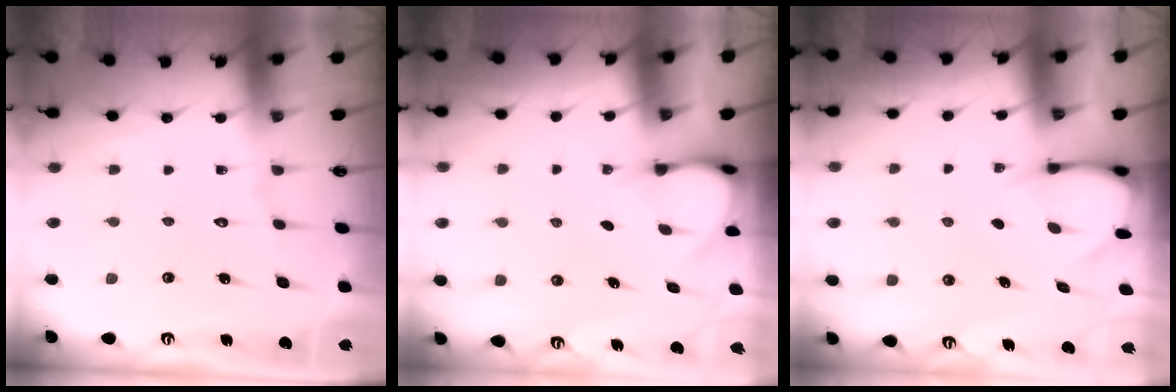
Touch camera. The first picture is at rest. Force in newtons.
{"total": 3.9, "press": 3.8, "slide": 0.4}
{"total": 3.6, "press": 3.5, "slide": 0.3}